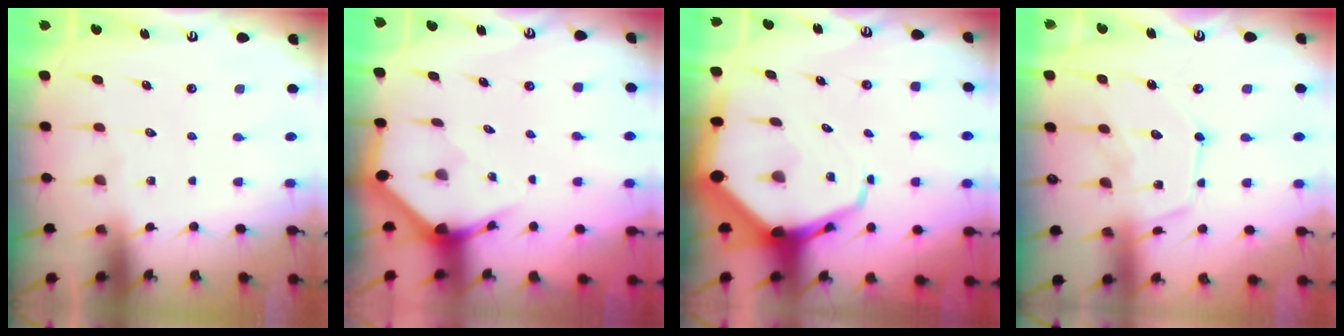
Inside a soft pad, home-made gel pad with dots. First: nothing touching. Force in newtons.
{"total": 3.2, "press": 3.2, "slide": 0.2}
{"total": 11.2, "press": 11.1, "slide": 1.2}
{"total": 12.9, "press": 12.8, "slide": 1.2}